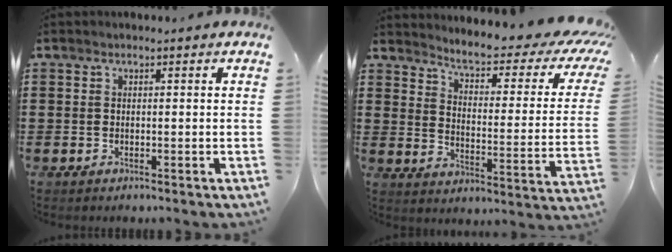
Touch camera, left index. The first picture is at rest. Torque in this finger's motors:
{"motor_torque": [1.39, -0.74, 0.47, 0.07]}